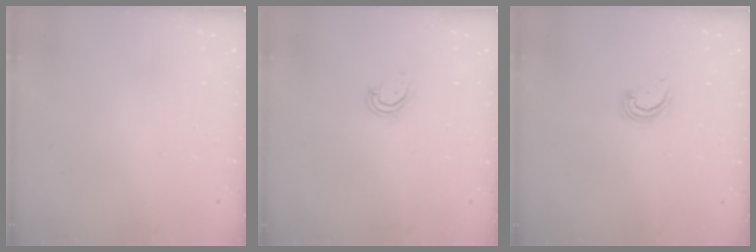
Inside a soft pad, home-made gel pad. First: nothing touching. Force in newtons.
{"total": 3.7, "press": 3.7, "slide": 0.3}
{"total": 3.3, "press": 3.3, "slide": 0.4}